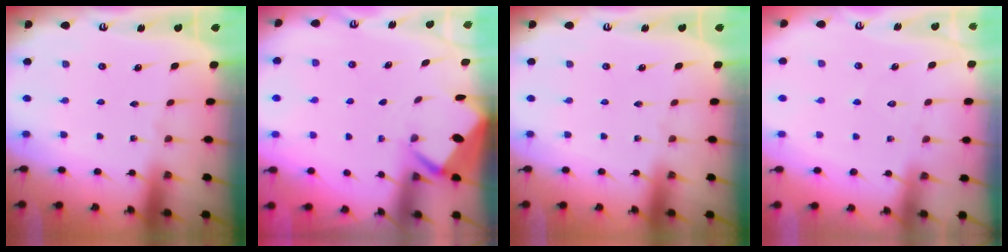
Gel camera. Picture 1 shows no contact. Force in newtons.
{"total": 2.6, "press": 2.6, "slide": 0.3}
{"total": 0.0}
{"total": 5.4, "press": 5.4, "slide": 0.7}